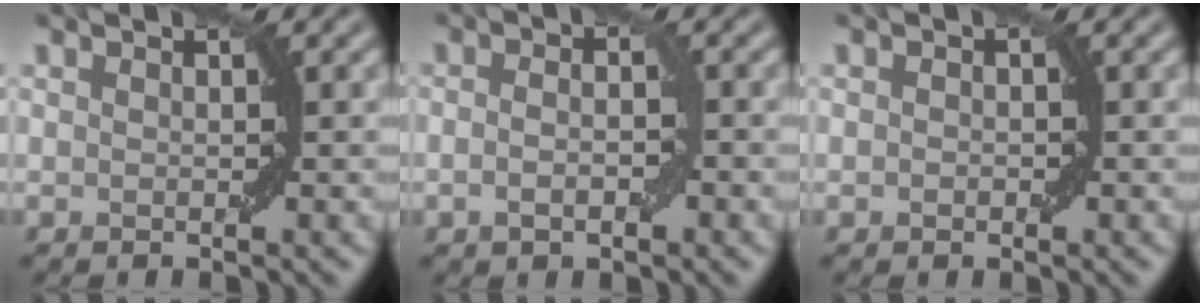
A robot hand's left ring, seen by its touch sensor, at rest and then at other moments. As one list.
[{"total": 2.2, "force": [-0.6, 1.0, 1.9], "torque": [-0.032, 0.000, -0.011]}, {"total": 0.6, "force": [-0.1, 0.5, 0.3], "torque": [-0.003, 0.001, -0.002]}]